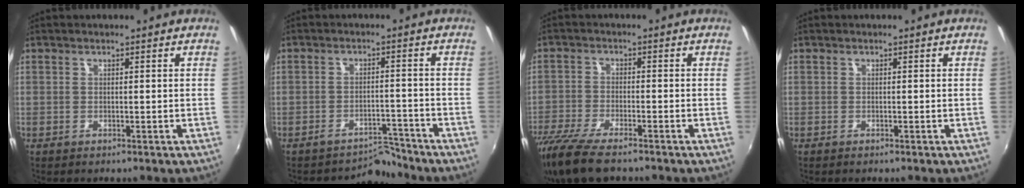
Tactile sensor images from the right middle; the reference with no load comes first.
{"total": 4.6, "force": [-4.6, 0.4, -0.6], "torque": [0.010, 0.014, -0.068]}
{"total": 11.9, "force": [-9.4, 2.9, 6.6], "torque": [-0.158, -0.041, -0.174]}
{"total": 0.0}